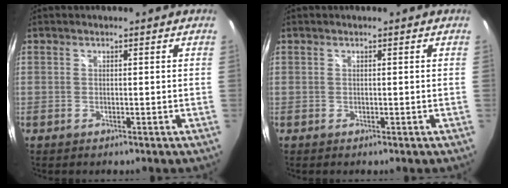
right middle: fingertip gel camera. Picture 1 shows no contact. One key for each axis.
{"total": 0.0}